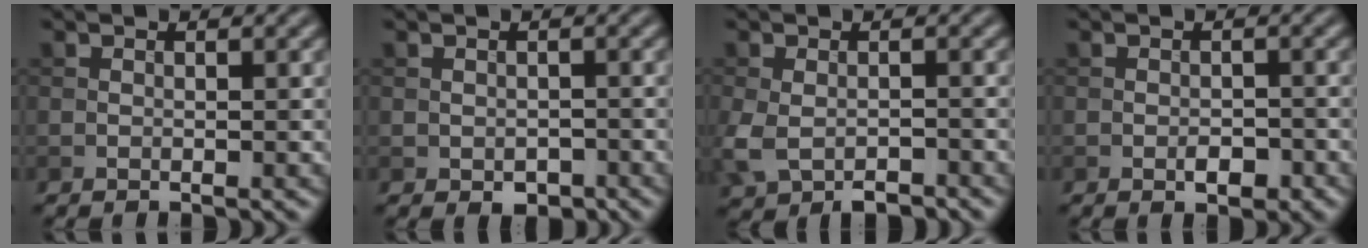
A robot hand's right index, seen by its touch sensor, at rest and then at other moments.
{"total": 1.6, "force": [-0.7, 1.1, 0.9], "torque": [-0.013, -0.008, -0.007]}
{"total": 4.7, "force": [-2.4, 2.9, 2.9], "torque": [-0.066, -0.018, -0.045]}
{"total": 1.8, "force": [-0.8, 1.0, 1.3], "torque": [-0.018, 0.000, -0.013]}